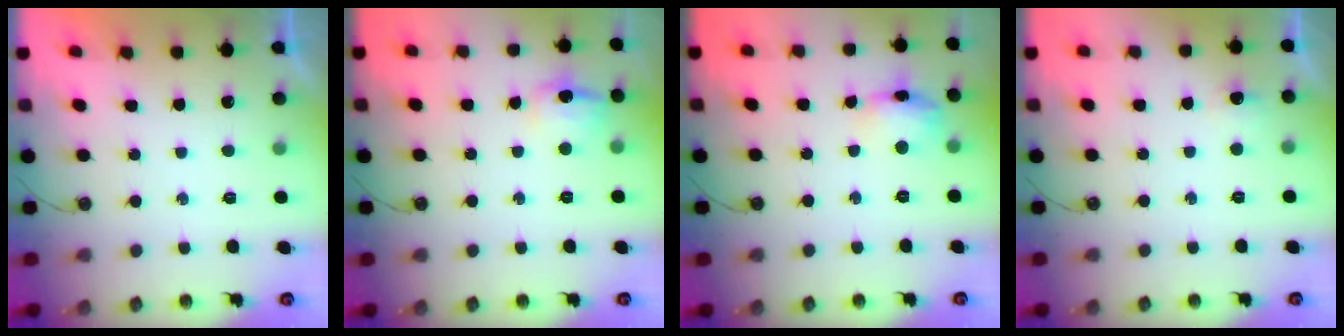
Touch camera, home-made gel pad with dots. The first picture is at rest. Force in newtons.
{"total": 9.6, "press": 9.6, "slide": 0.8}
{"total": 11.1, "press": 11.1, "slide": 0.8}
{"total": 4.9, "press": 4.4, "slide": 2.0}